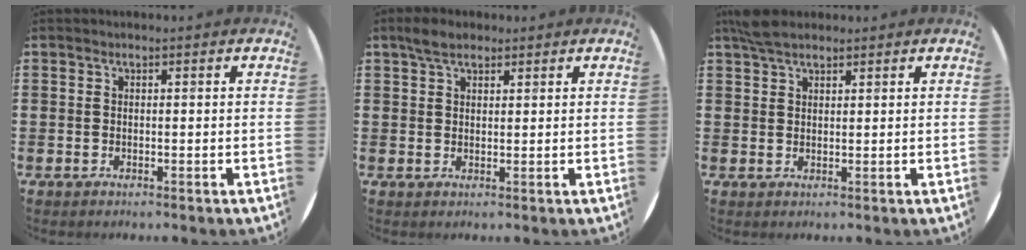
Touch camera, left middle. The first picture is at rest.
{"total": 3.1, "force": [2.4, 1.3, 1.4], "torque": [-0.023, 0.005, 0.042]}
{"total": 3.4, "force": [2.7, 1.2, 1.6], "torque": [-0.037, 0.007, 0.051]}